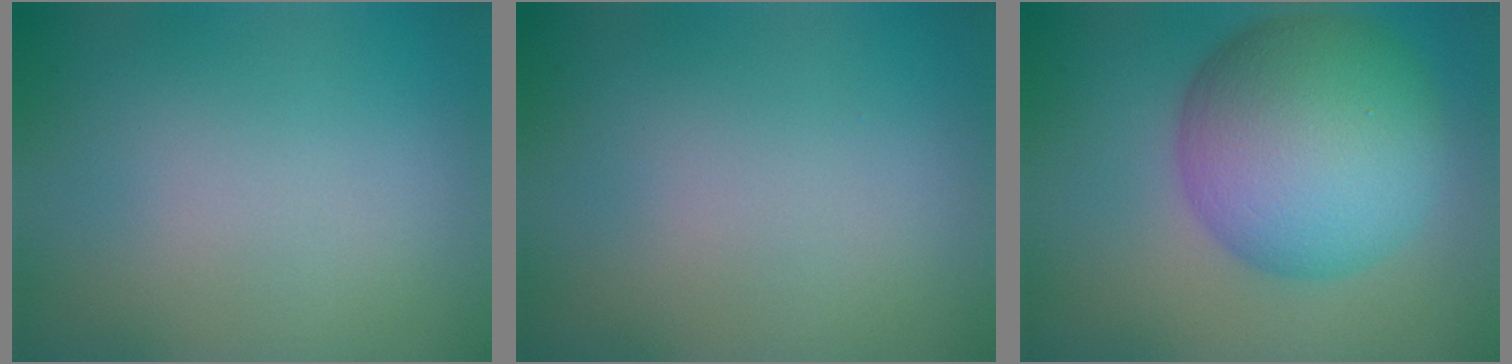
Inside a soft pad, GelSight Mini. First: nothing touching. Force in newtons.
{"total": 0.0}
{"total": 11.1, "press": 11.1, "slide": 0.2}